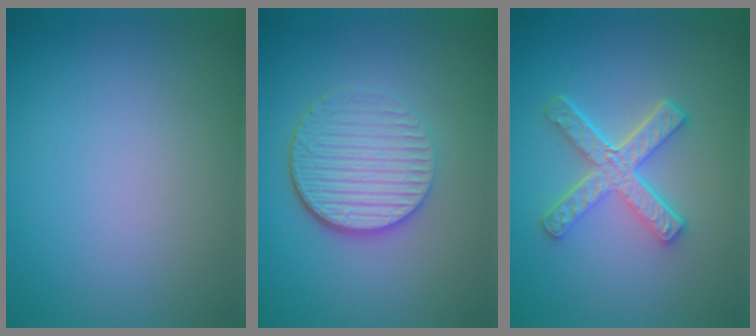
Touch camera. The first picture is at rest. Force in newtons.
{"total": 5.3, "press": 3.8, "slide": 3.6}
{"total": 5.2, "press": 3.6, "slide": 3.7}